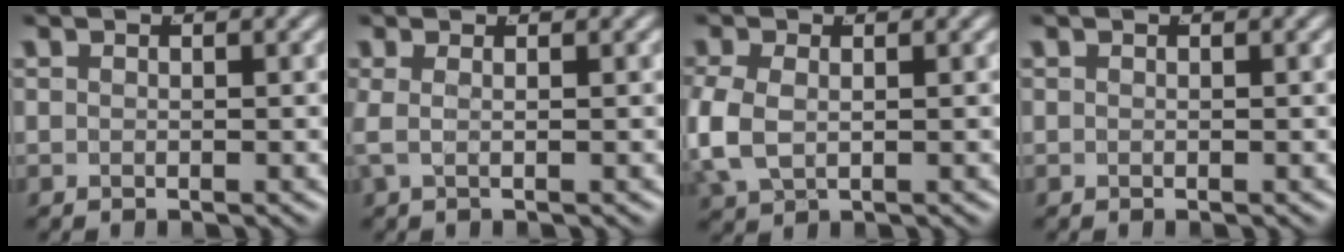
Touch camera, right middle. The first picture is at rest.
{"total": 1.8, "force": [0.3, 0.5, 1.7], "torque": [-0.042, 0.002, 0.007]}
{"total": 3.2, "force": [-0.1, 2.3, 2.3], "torque": [-0.077, -0.015, 0.014]}
{"total": 0.0}